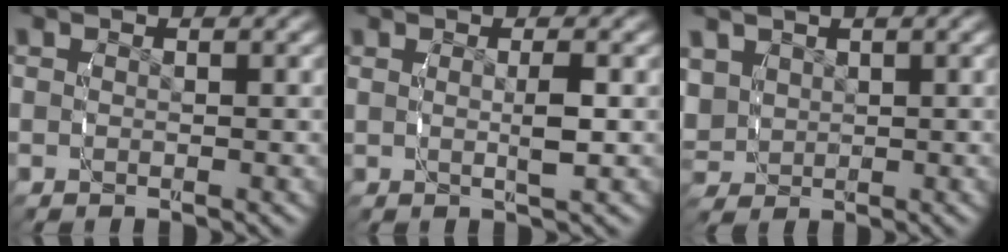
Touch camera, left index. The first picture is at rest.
{"total": 1.9, "force": [0.4, 0.2, 1.9], "torque": [-0.027, 0.004, 0.006]}
{"total": 3.2, "force": [1.0, 2.9, 1.0], "torque": [-0.041, -0.005, 0.028]}